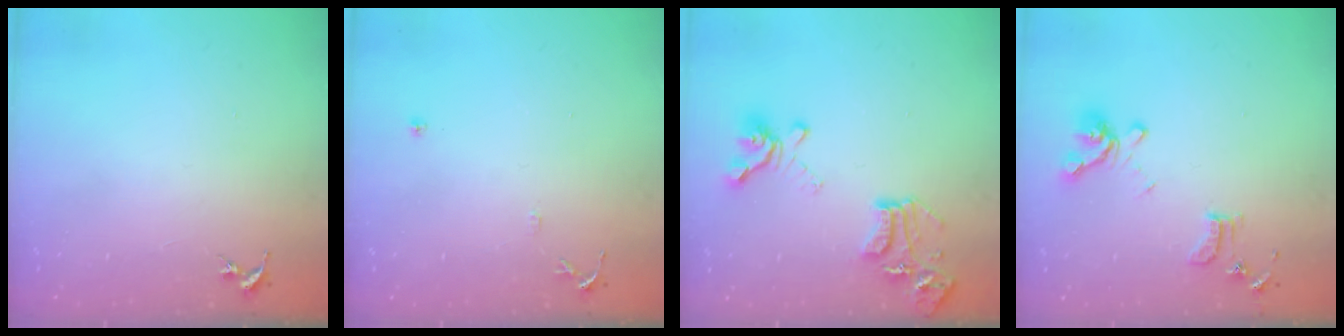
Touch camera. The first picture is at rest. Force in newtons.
{"total": 7.7, "press": 7.7, "slide": 0.8}
{"total": 18.1, "press": 18.1, "slide": 1.3}
{"total": 14.3, "press": 14.2, "slide": 1.4}